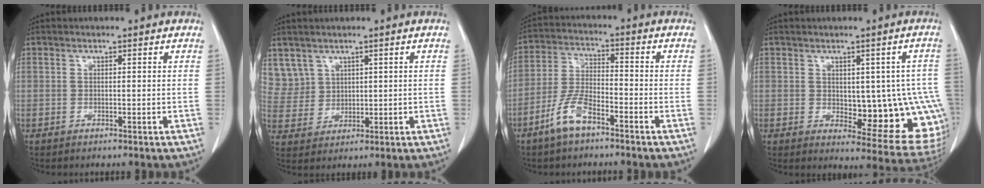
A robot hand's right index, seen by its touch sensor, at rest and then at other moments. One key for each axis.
{"total": 5.8, "fx": 3.5, "fy": 4.7, "fz": 0.0, "tx": -0.003, "ty": 0.010, "tz": 0.083}
{"total": 7.5, "fx": -4.8, "fy": 2.3, "fz": 5.2, "tx": -0.118, "ty": 0.000, "tz": -0.096}
{"total": 13.8, "fx": -1.3, "fy": 5.7, "fz": 12.5, "tx": -0.107, "ty": 0.009, "tz": 0.003}